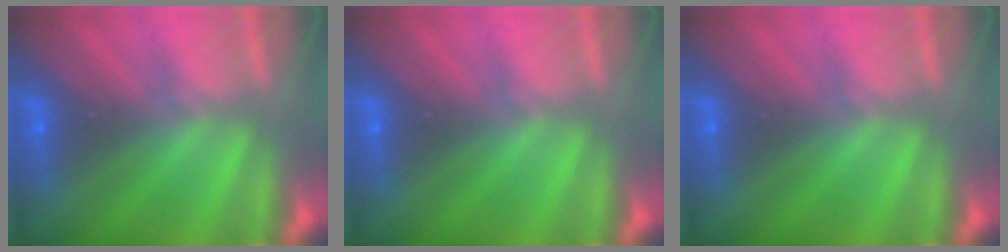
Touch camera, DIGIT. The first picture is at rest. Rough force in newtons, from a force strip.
{"total": 0.0}
{"total": 0.0}